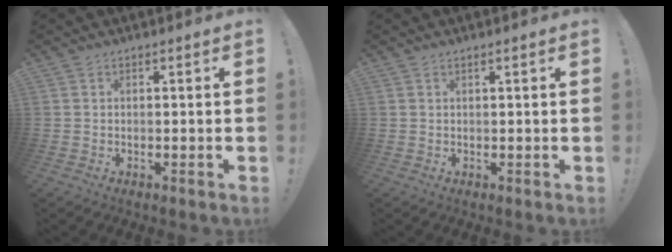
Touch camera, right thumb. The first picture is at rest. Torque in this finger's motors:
{"motor_torque": [0.13, 0.02, -0.44, 0.12, 0.08]}